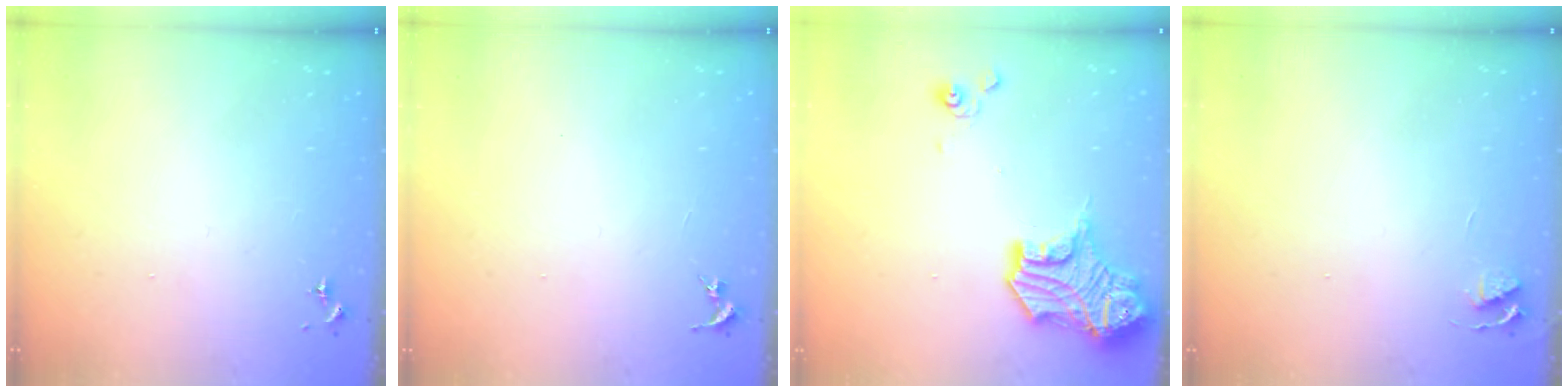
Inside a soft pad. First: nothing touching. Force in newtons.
{"total": 0.0}
{"total": 17.0, "press": 16.9, "slide": 1.4}
{"total": 3.5, "press": 3.4, "slide": 0.5}